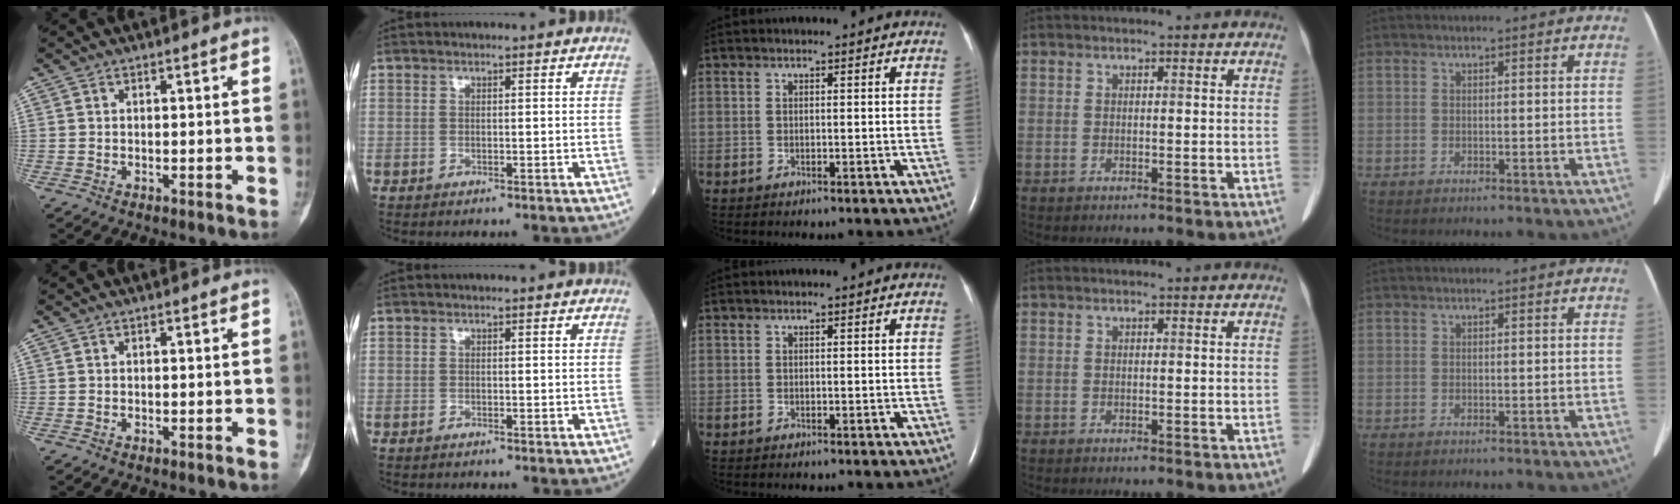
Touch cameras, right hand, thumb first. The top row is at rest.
{}